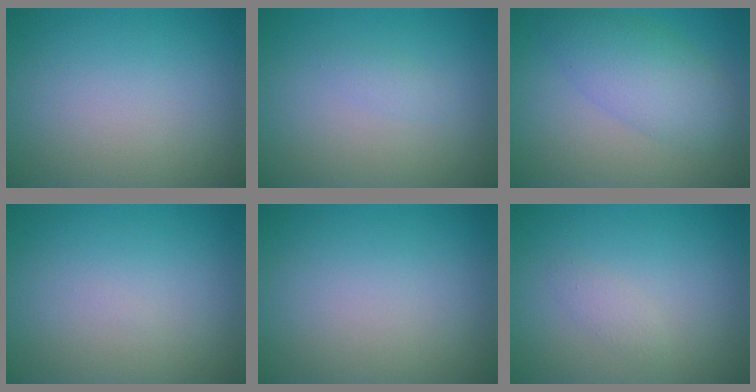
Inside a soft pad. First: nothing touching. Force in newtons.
{"total": 0.9, "press": 0.9, "slide": 0.0}
{"total": 4.9, "press": 4.9, "slide": 0.1}
{"total": 0.0}
{"total": 0.0}
{"total": 1.0, "press": 1.0, "slide": 0.1}